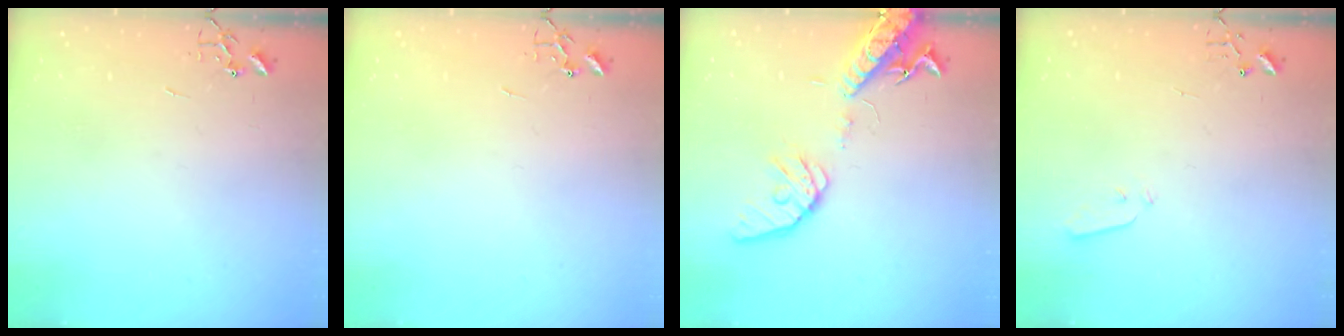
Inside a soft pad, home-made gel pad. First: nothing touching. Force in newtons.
{"total": 0.0}
{"total": 16.1, "press": 15.8, "slide": 3.0}
{"total": 3.0, "press": 2.9, "slide": 0.7}